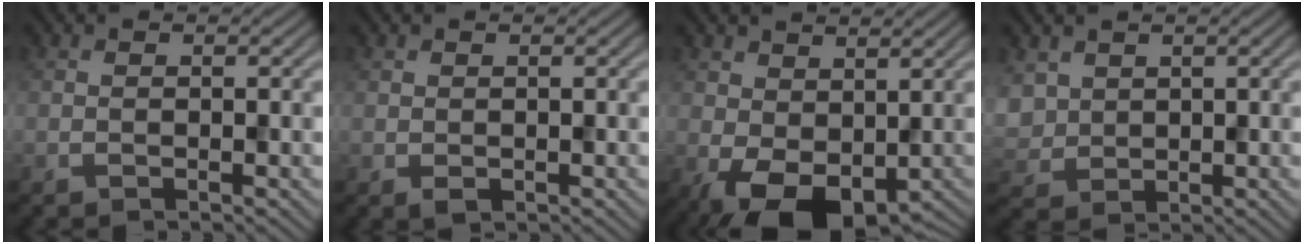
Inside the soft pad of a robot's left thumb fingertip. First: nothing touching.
{"total": 0.8, "force": [0.1, 0.6, 0.5], "torque": [-0.011, -0.001, 0.007]}
{"total": 8.2, "force": [-0.5, 5.2, 6.3], "torque": [-0.118, -0.017, -0.003]}
{"total": 4.2, "force": [1.7, 3.3, 2.0], "torque": [-0.071, -0.003, 0.037]}